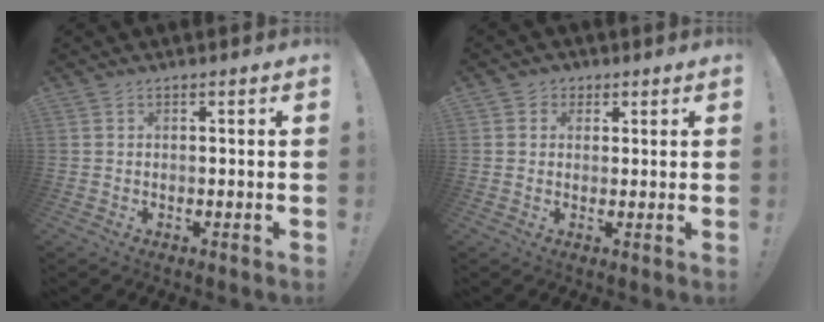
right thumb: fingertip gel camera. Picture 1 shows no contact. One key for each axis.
{"total": 2.8, "fx": 0.6, "fy": 2.7, "fz": 0.5, "tx": -0.004, "ty": 0.000, "tz": 0.010}